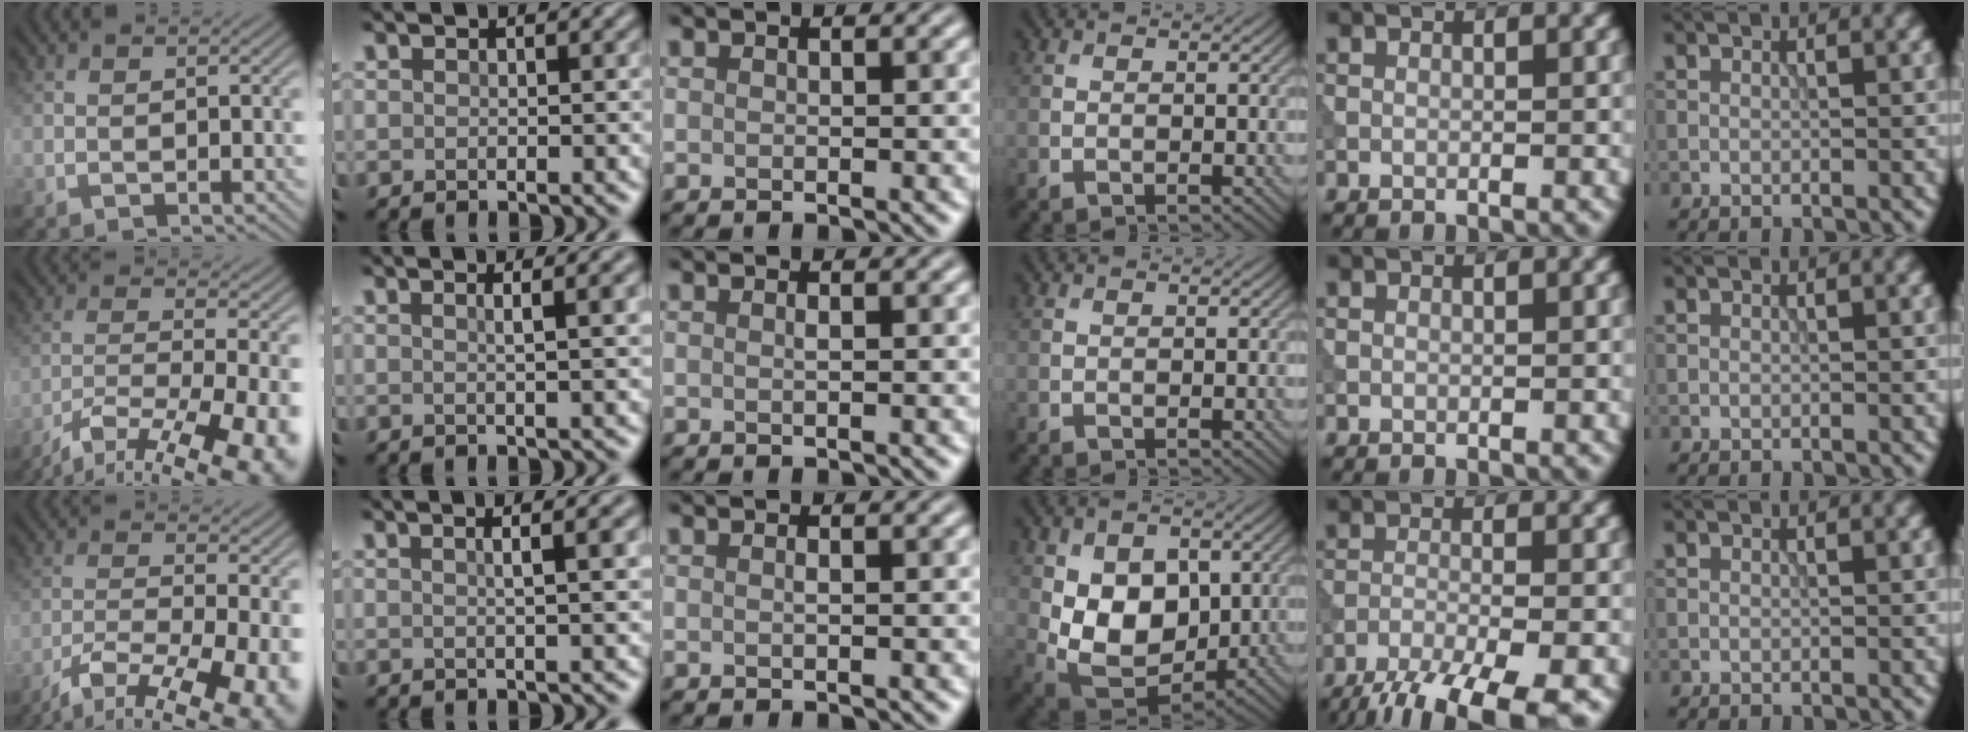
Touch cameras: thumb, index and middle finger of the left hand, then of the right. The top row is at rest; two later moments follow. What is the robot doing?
{"motion": "extract", "object": "tissue"}